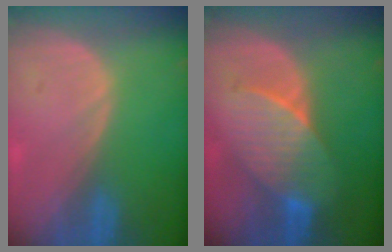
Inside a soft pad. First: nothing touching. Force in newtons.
{"total": 7.2, "press": 7.1, "slide": 1.5}